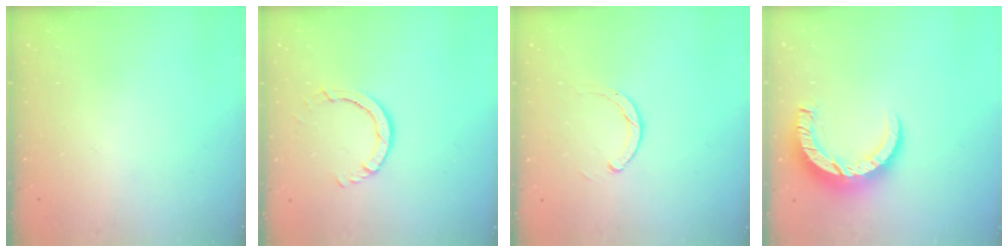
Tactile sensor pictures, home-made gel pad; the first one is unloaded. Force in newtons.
{"total": 3.8, "press": 3.8, "slide": 0.5}
{"total": 2.5, "press": 2.5, "slide": 0.3}
{"total": 10.0, "press": 9.9, "slide": 1.0}